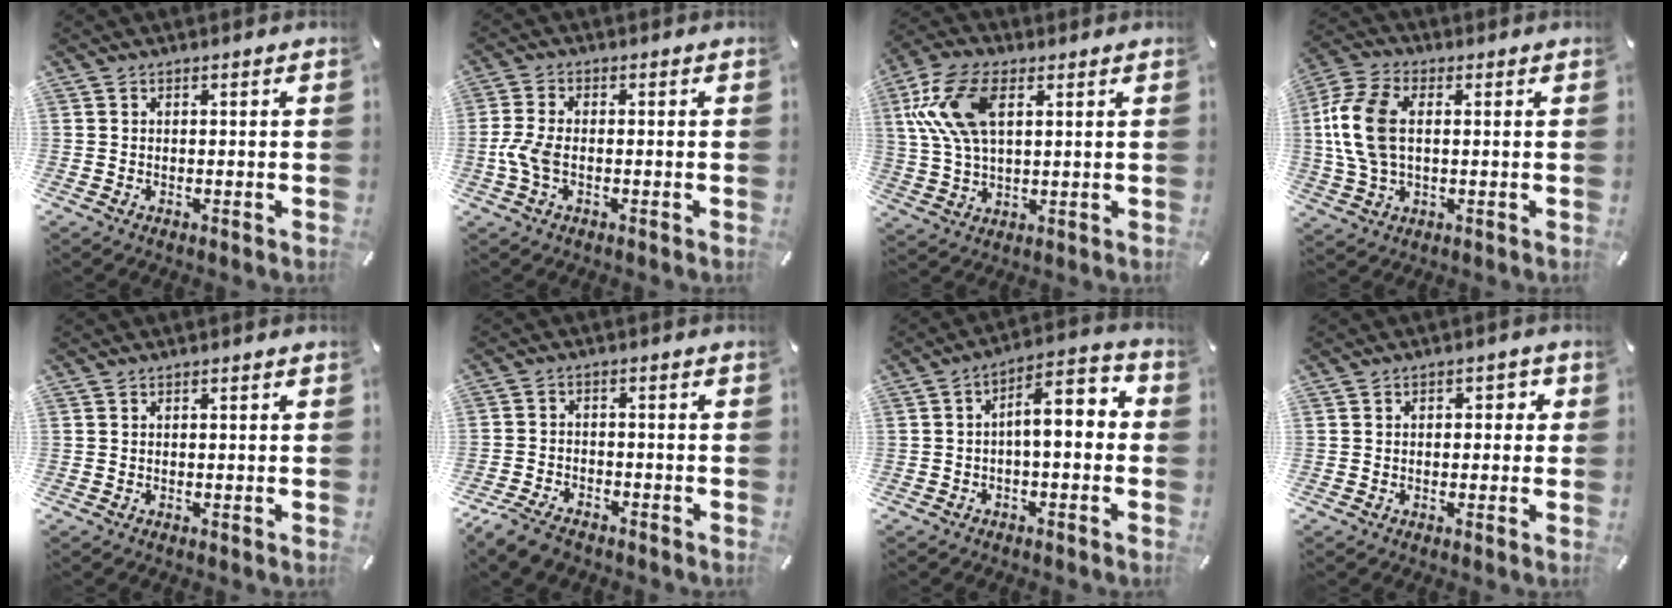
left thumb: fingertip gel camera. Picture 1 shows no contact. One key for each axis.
{"total": 5.4, "fx": -1.4, "fy": 2.7, "fz": 4.5, "tx": -0.106, "ty": -0.001, "tz": -0.029}
{"total": 13.5, "fx": 4.7, "fy": 7.4, "fz": 10.2, "tx": -0.242, "ty": 0.002, "tz": 0.081}
{"total": 11.2, "fx": 1.0, "fy": 7.3, "fz": 8.4, "tx": -0.202, "ty": 0.008, "tz": 0.015}
{"total": 0.0}
{"total": 5.1, "fx": -4.2, "fy": 2.2, "fz": 1.9, "tx": -0.055, "ty": 0.015, "tz": -0.085}
{"total": 7.0, "fx": -0.3, "fy": 3.3, "fz": 6.1, "tx": -0.090, "ty": -0.008, "tz": -0.014}
{"total": 2.5, "fx": -0.5, "fy": 1.8, "fz": 1.6, "tx": -0.024, "ty": 0.010, "tz": -0.016}